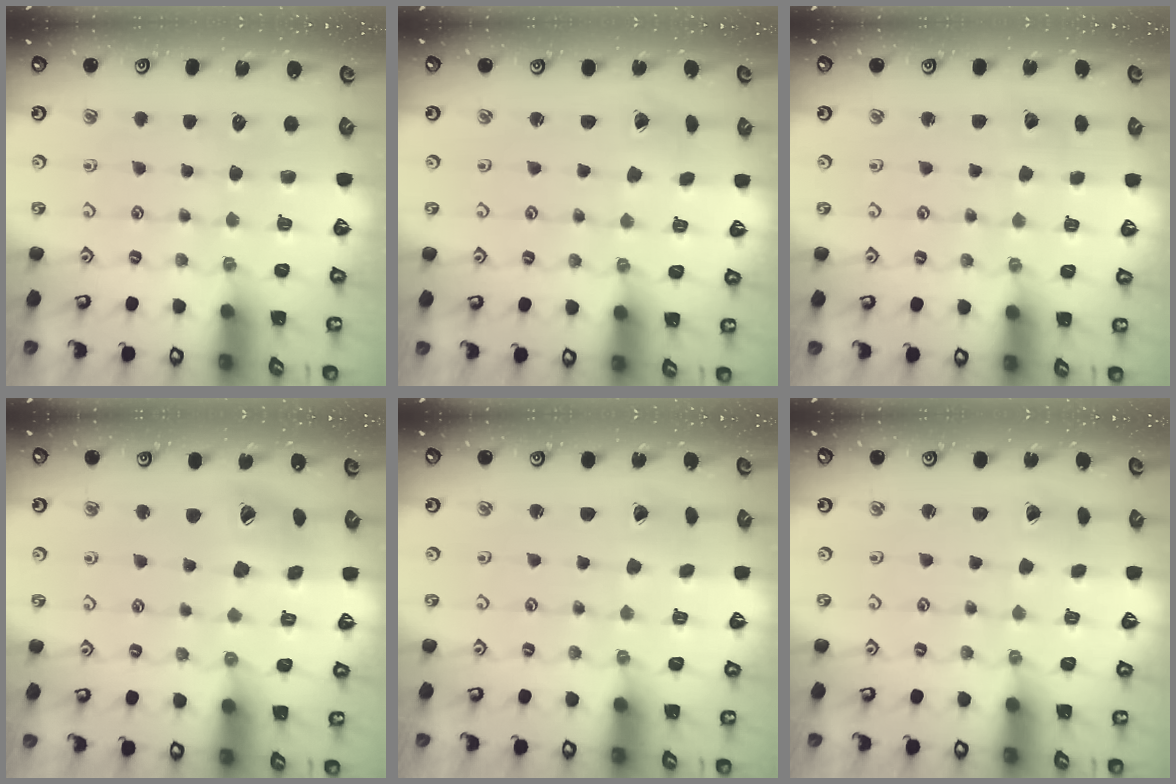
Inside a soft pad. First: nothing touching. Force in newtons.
{"total": 1.2, "press": 1.2, "slide": 0.1}
{"total": 2.9, "press": 2.9, "slide": 0.3}
{"total": 14.0, "press": 13.9, "slide": 1.8}
{"total": 0.8, "press": 0.8, "slide": 0.1}
{"total": 1.7, "press": 1.7, "slide": 0.1}